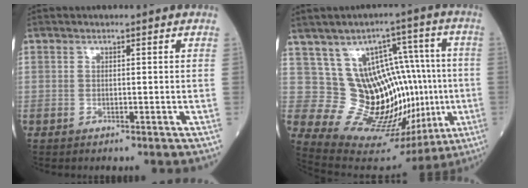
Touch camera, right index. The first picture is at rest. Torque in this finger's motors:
{"motor_torque": [1.04, 0.65, 0.22, 0.05]}